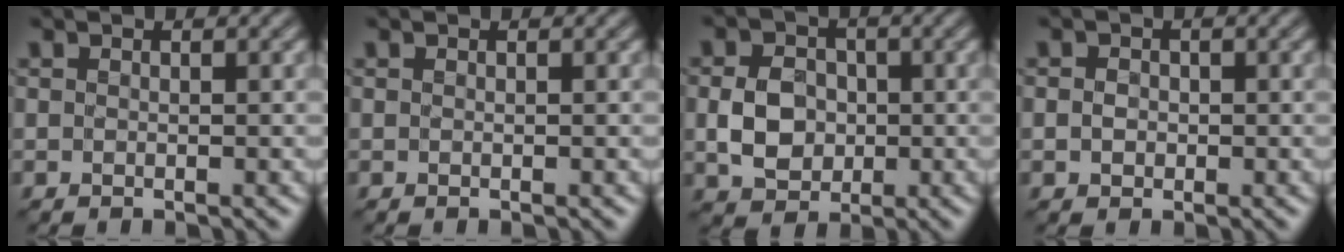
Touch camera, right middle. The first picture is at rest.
{"total": 0.0}
{"total": 4.3, "force": [-0.4, 3.5, 2.5], "torque": [-0.051, 0.000, -0.007]}
{"total": 1.3, "force": [-0.1, 1.1, 0.5], "torque": [-0.008, 0.000, -0.005]}